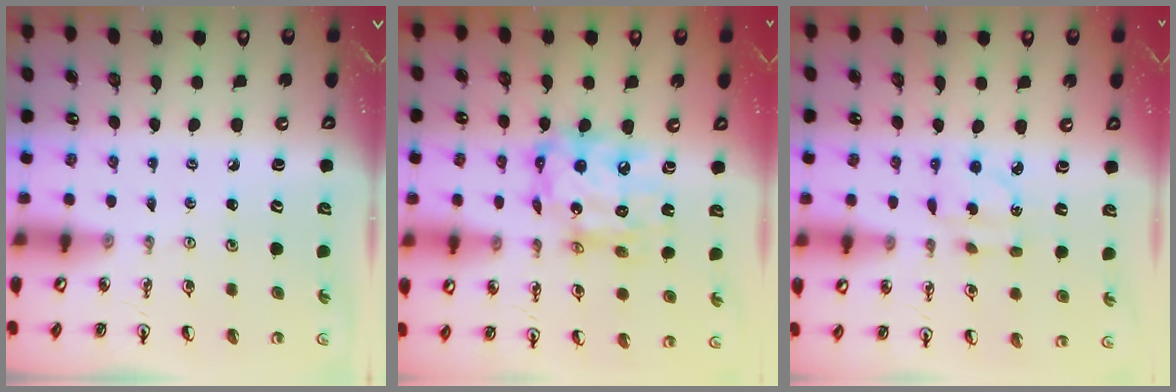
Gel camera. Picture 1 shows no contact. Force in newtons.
{"total": 15.1, "press": 14.9, "slide": 1.8}
{"total": 3.5, "press": 3.4, "slide": 0.6}